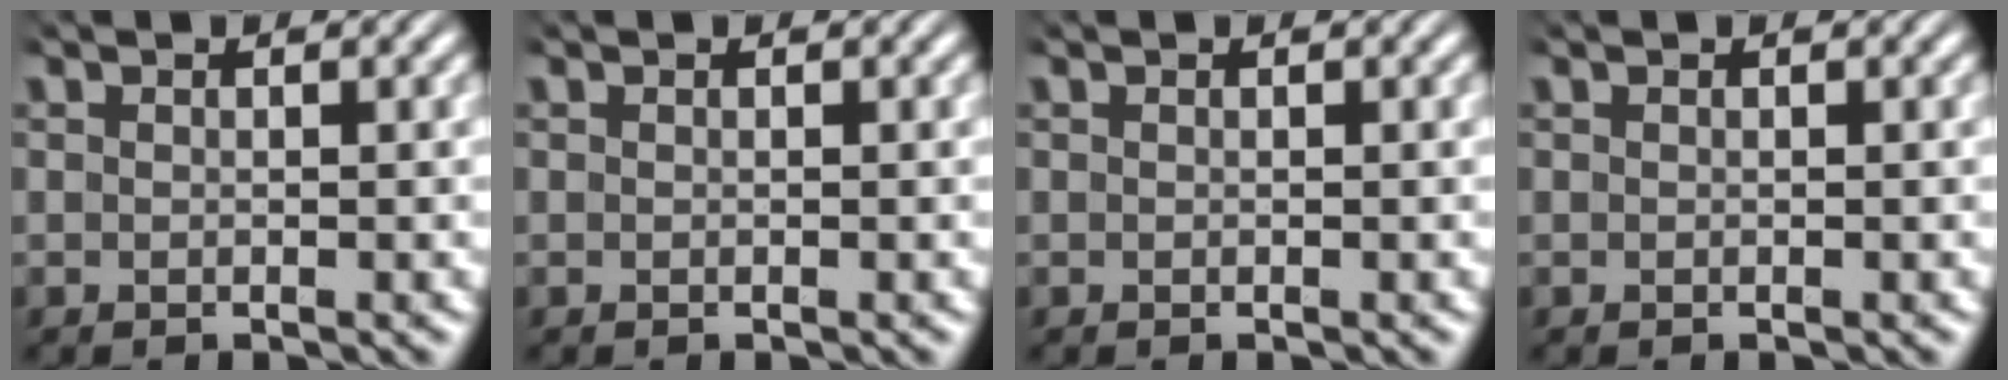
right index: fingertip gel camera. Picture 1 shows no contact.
{"total": 0.0}
{"total": 0.0}
{"total": 0.0}